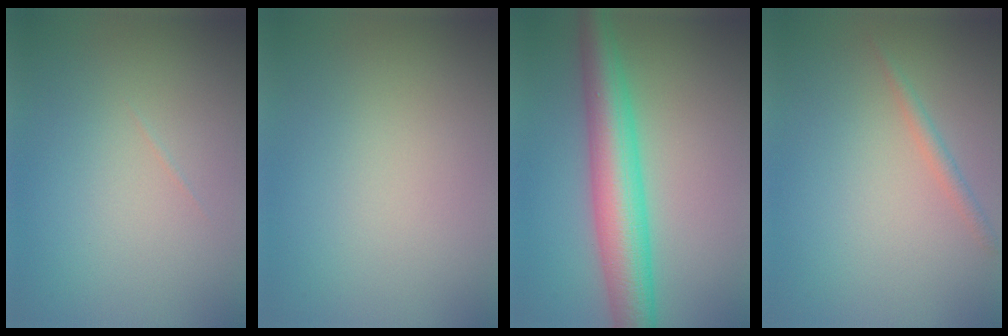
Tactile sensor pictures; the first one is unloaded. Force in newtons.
{"total": 0.0}
{"total": 7.1, "press": 7.1, "slide": 0.0}
{"total": 1.2, "press": 1.2, "slide": 0.0}